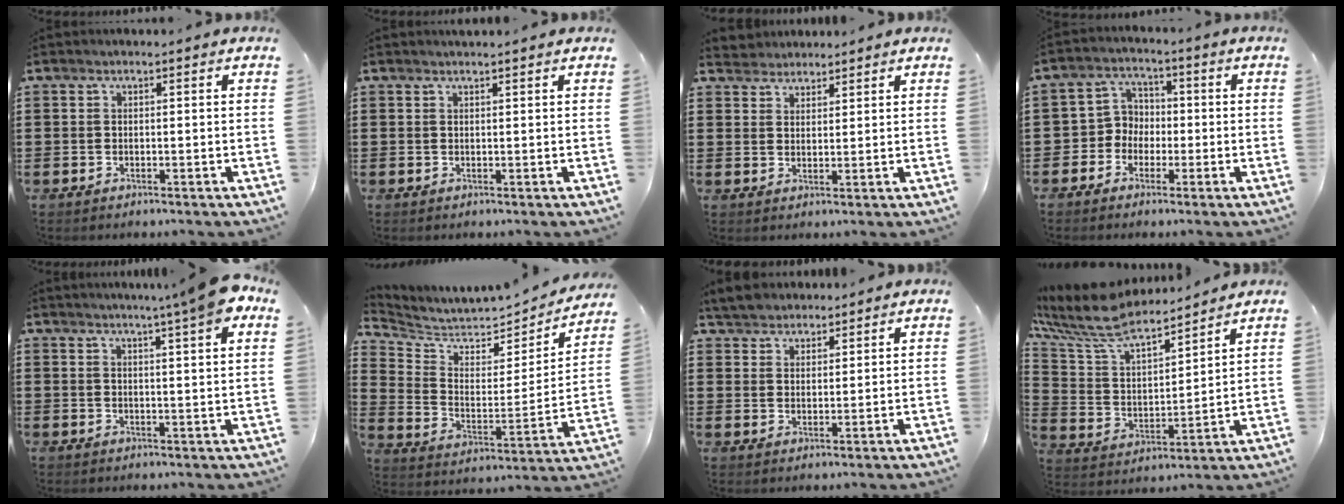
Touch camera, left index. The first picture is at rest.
{"total": 0.7, "force": [0.7, 0.1, 0.1], "torque": [-0.002, 0.000, 0.014]}
{"total": 2.8, "force": [2.6, 1.0, -0.7], "torque": [0.003, 0.002, 0.050]}
{"total": 4.7, "force": [-1.5, 4.3, 0.8], "torque": [-0.041, 0.011, -0.036]}
{"total": 6.6, "force": [5.1, -0.5, 4.1], "torque": [-0.070, -0.019, 0.085]}
{"total": 4.5, "force": [4.3, 1.2, 0.5], "torque": [-0.042, -0.045, 0.071]}
{"total": 4.0, "force": [3.8, 1.4, 0.0], "torque": [-0.018, -0.003, 0.070]}
{"total": 9.1, "force": [8.2, 2.5, 3.1], "torque": [-0.103, -0.054, 0.141]}